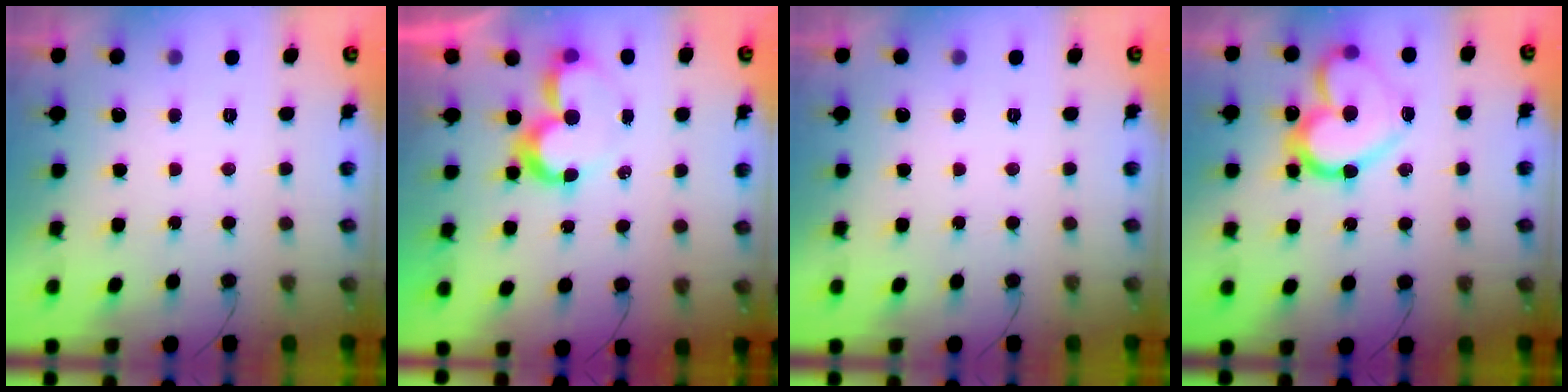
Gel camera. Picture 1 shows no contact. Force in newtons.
{"total": 9.0, "press": 9.0, "slide": 0.3}
{"total": 0.0}
{"total": 18.8, "press": 18.7, "slide": 2.3}